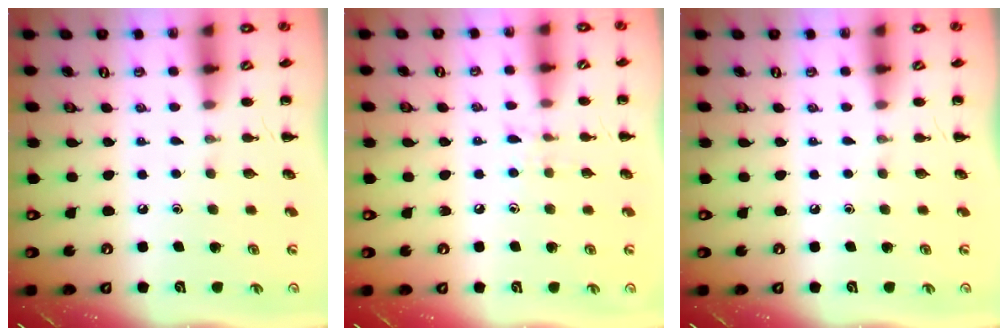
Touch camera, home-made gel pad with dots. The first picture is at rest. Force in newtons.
{"total": 6.3, "press": 5.9, "slide": 2.2}
{"total": 0.0}